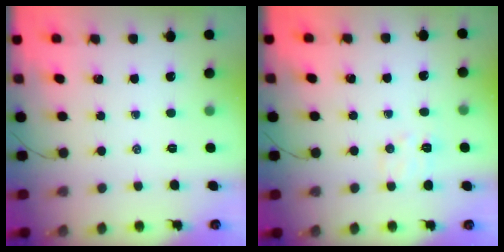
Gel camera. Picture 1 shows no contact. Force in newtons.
{"total": 6.7, "press": 6.6, "slide": 1.3}